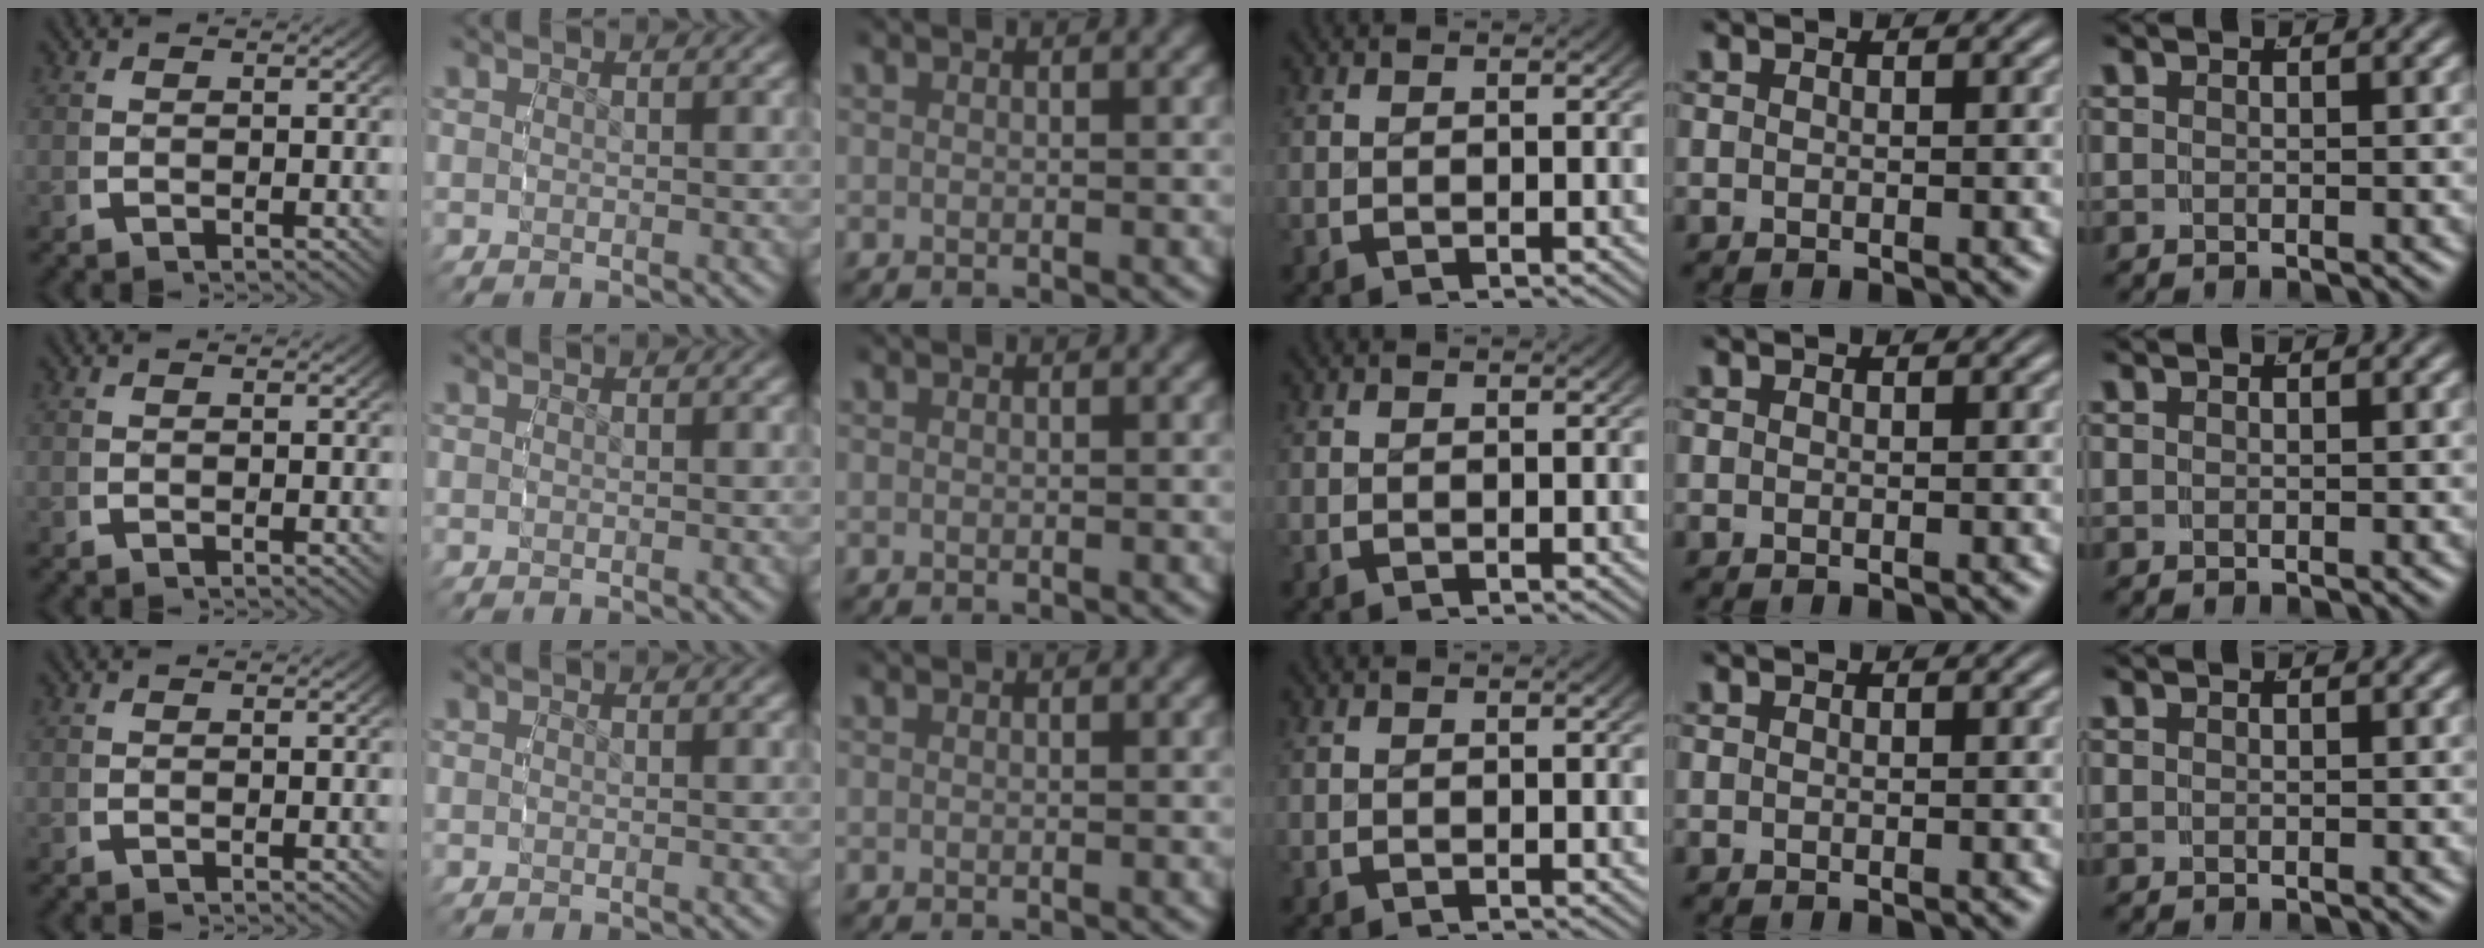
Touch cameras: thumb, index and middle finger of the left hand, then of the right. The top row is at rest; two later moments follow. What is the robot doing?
{"motion": "grasp_and_lifting", "object": "camera"}